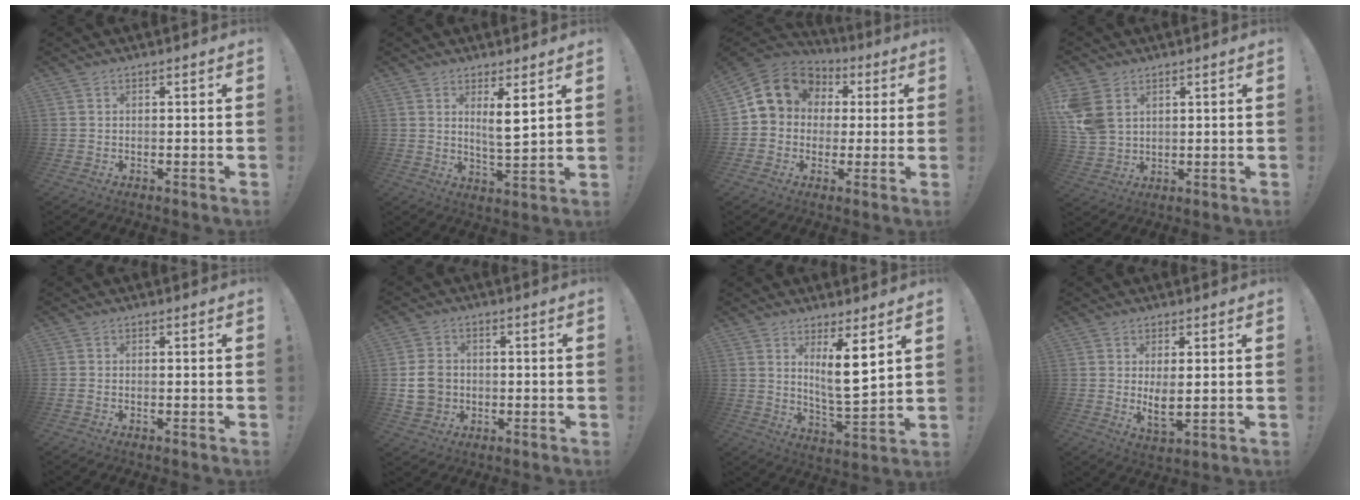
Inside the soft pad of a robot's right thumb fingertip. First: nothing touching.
{"total": 6.4, "force": [3.2, 0.8, 5.5], "torque": [-0.085, -0.021, 0.048]}
{"total": 12.9, "force": [3.7, 10.9, 5.7], "torque": [-0.079, -0.007, 0.076]}
{"total": 9.2, "force": [3.8, 6.6, 5.2], "torque": [-0.115, -0.007, 0.078]}
{"total": 0.5, "force": [-0.4, -0.2, 0.3], "torque": [-0.010, 0.002, -0.005]}
{"total": 7.8, "force": [-0.5, 6.9, 3.6], "torque": [-0.054, 0.014, -0.004]}
{"total": 10.0, "force": [4.4, 1.6, 8.8], "torque": [-0.136, -0.034, 0.075]}
{"total": 5.6, "force": [1.2, 2.0, 5.1], "torque": [-0.076, -0.020, 0.020]}